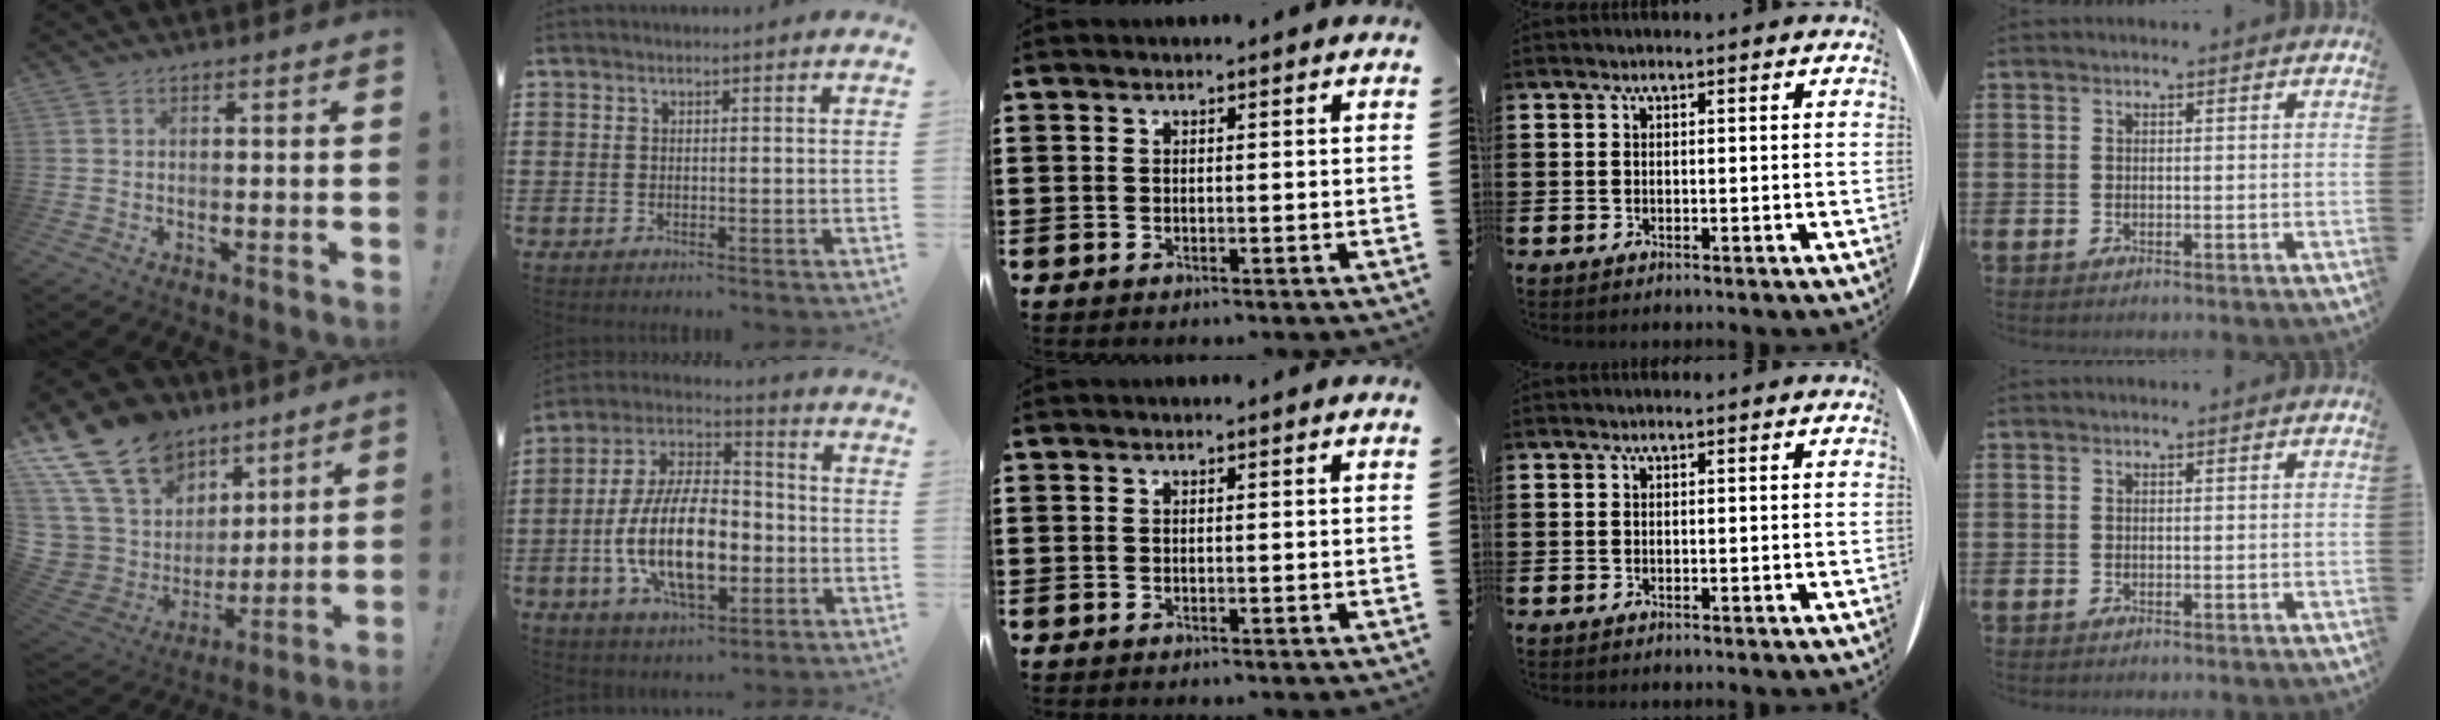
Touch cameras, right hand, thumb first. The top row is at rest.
{"thumb": {"total": 20.5, "force": [12.4, 13.4, 9.5], "torque": [-0.176, -0.090, 0.270]}, "index": {"total": 15.4, "force": [-3.9, 7.6, 12.8], "torque": [-0.277, -0.005, -0.075]}}